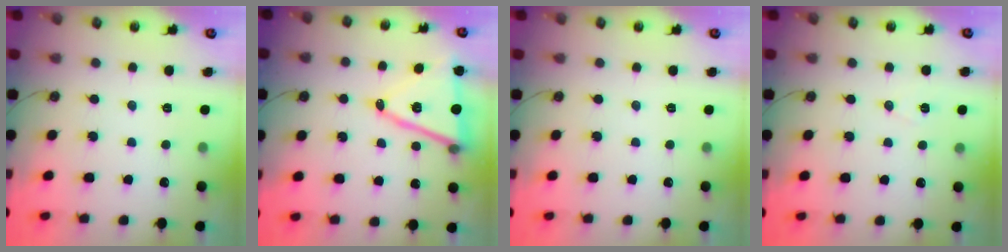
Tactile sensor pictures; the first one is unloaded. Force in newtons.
{"total": 15.7, "press": 15.2, "slide": 3.7}
{"total": 0.0}
{"total": 6.5, "press": 4.8, "slide": 4.4}